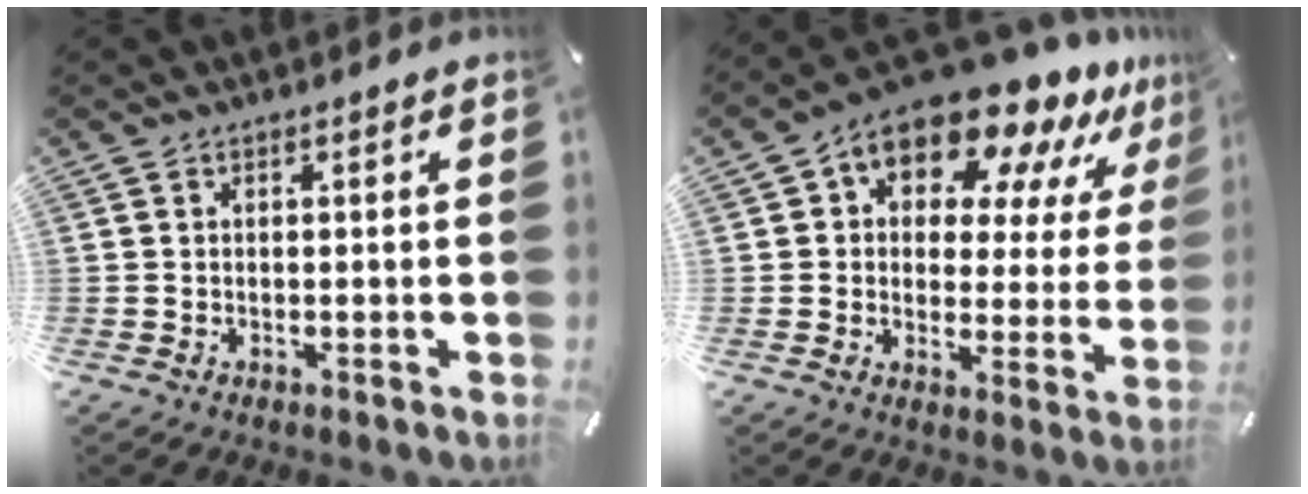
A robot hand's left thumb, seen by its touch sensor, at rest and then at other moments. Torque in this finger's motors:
{"motor_torque": [0.74, 0.92, 1.81, -0.95, 0.29]}